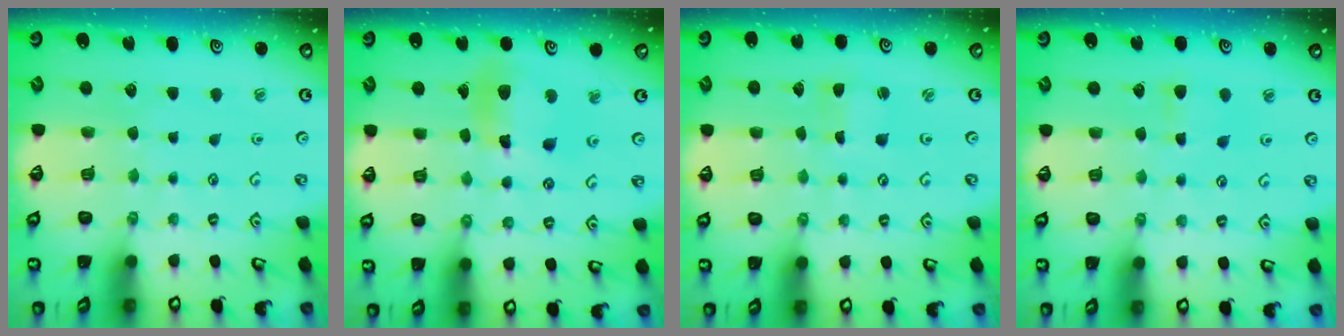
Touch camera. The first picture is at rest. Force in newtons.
{"total": 12.0, "press": 11.9, "slide": 1.5}
{"total": 2.0, "press": 2.0, "slide": 0.3}
{"total": 5.0, "press": 4.9, "slide": 0.7}